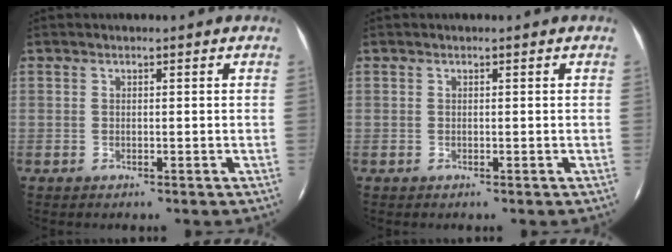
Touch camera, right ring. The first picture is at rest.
{"total": 0.0}